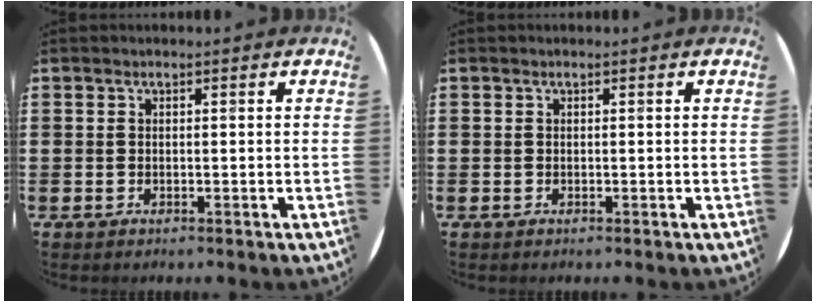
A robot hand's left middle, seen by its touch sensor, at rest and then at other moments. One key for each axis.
{"total": 0.0}